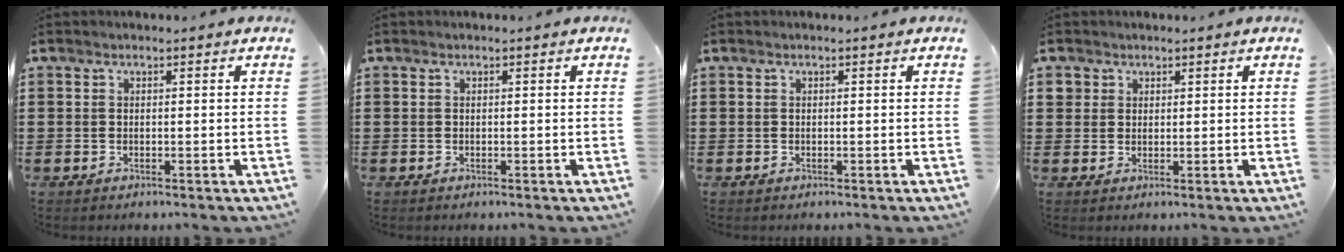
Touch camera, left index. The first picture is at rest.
{"total": 0.0}
{"total": 0.0}
{"total": 2.0, "force": [1.2, 1.6, 0.2], "torque": [-0.011, 0.007, 0.023]}